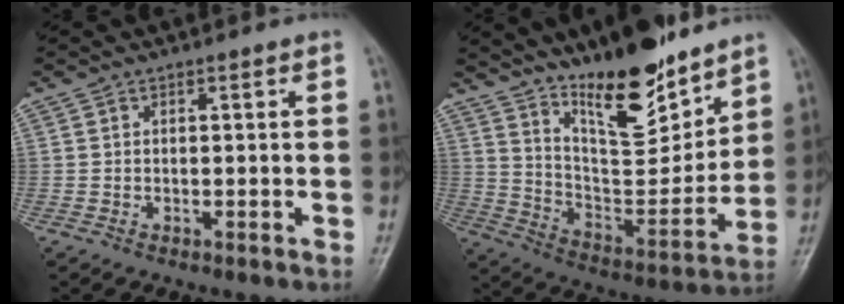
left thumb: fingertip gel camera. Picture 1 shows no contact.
{"total": 18.2, "force": [13.4, 5.8, 10.9], "torque": [-0.128, -0.096, 0.233]}